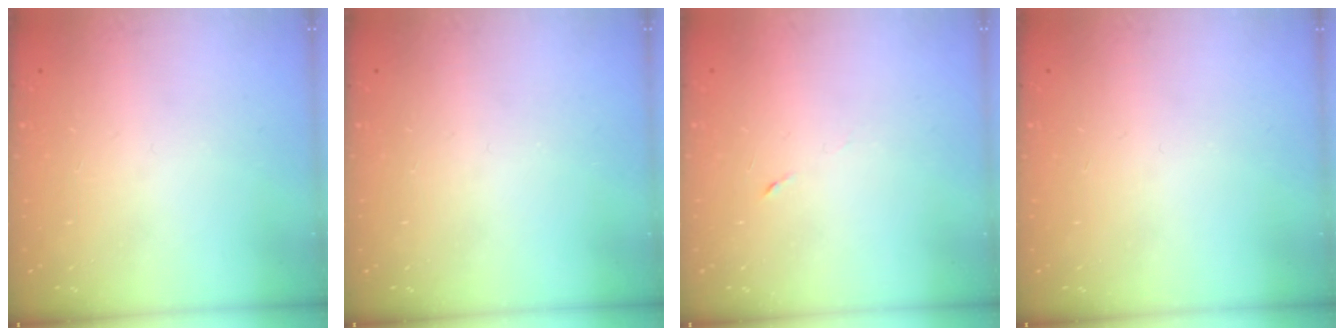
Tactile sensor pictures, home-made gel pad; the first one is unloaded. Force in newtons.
{"total": 0.0}
{"total": 3.3, "press": 3.0, "slide": 1.4}
{"total": 0.0}